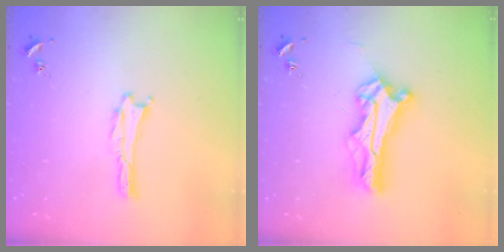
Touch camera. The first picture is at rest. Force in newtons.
{"total": 10.8, "press": 10.8, "slide": 0.8}